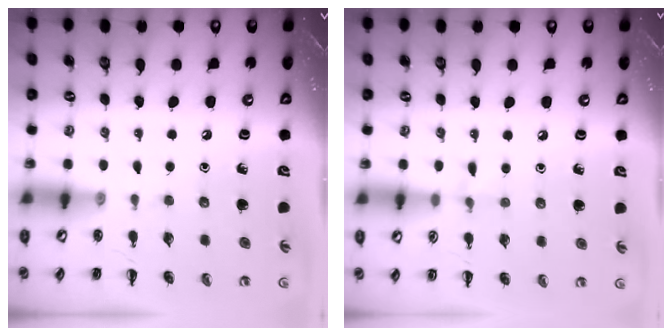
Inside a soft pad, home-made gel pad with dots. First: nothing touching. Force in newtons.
{"total": 5.1, "press": 4.7, "slide": 1.9}